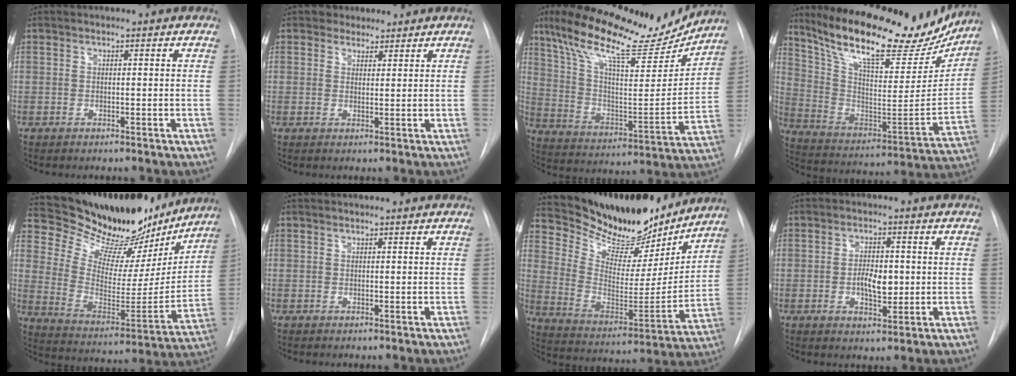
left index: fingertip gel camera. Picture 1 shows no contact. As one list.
[{"total": 2.5, "force": [1.9, 1.6, -0.2], "torque": [0.006, 0.006, 0.024]}, {"total": 21.8, "force": [17.9, 4.8, 11.4], "torque": [-0.198, -0.007, 0.286]}, {"total": 26.3, "force": [21.6, 7.1, 13.1], "torque": [-0.214, -0.017, 0.321]}, {"total": 23.8, "force": [21.3, 6.9, 7.9], "torque": [-0.121, -0.037, 0.312]}, {"total": 0.0}, {"total": 20.6, "force": [18.9, 5.4, 6.2], "torque": [-0.107, -0.033, 0.293]}, {"total": 4.8, "force": [-0.4, 2.4, 4.2], "torque": [-0.069, -0.001, -0.004]}]